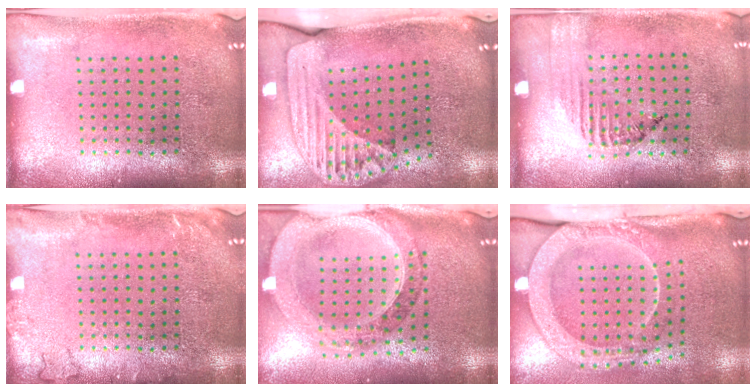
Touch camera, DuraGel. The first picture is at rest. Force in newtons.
{"total": 2.4, "press": 1.7, "slide": 1.6}
{"total": 1.5, "press": 1.1, "slide": 1.1}
{"total": 1.2, "press": 1.2, "slide": 0.3}
{"total": 1.8, "press": 1.7, "slide": 0.5}
{"total": 2.8, "press": 2.1, "slide": 1.9}